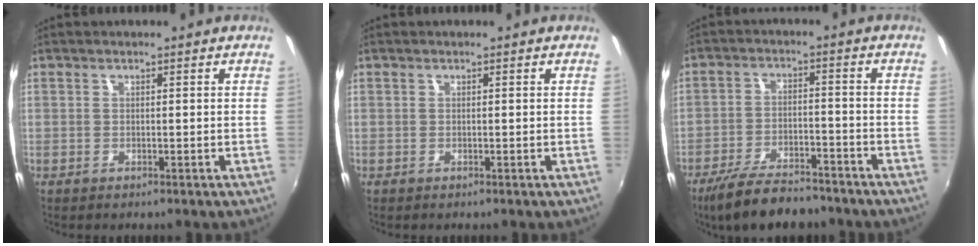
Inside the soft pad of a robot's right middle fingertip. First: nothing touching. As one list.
[{"total": 0.0}, {"total": 12.7, "force": [-10.2, 4.0, 6.2], "torque": [-0.138, -0.013, -0.169]}]